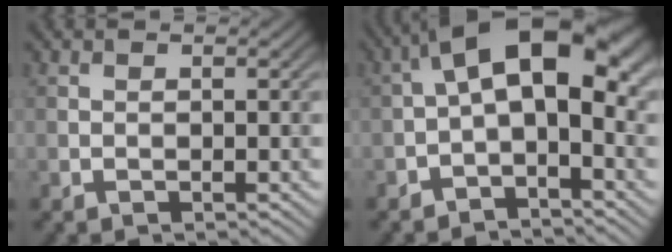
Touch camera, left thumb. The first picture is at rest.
{"total": 11.4, "force": [0.4, 5.4, 10.1], "torque": [-0.157, 0.029, -0.008]}